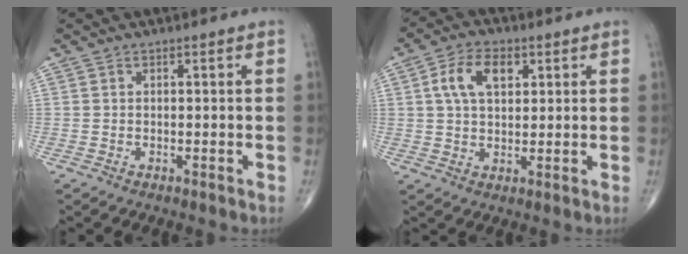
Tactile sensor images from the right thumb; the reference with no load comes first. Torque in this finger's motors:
{"motor_torque": [0.06, 0.20, 0.25, 0.11, 0.16]}